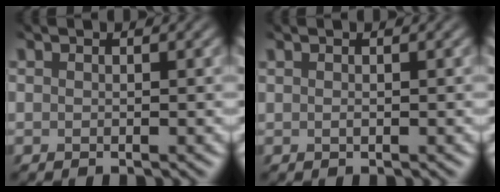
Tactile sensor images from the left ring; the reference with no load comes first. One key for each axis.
{"total": 0.8, "fx": 0.5, "fy": 0.3, "fz": 0.6, "tx": 0.001, "ty": -0.004, "tz": 0.001}